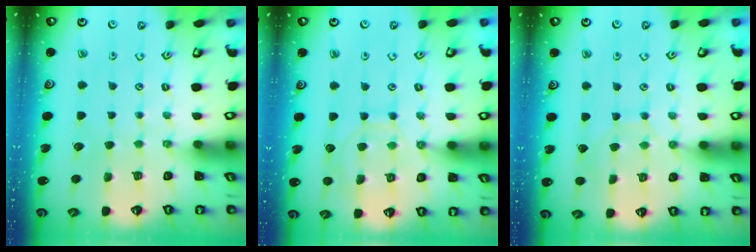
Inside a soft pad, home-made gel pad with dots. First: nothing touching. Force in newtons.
{"total": 8.4, "press": 8.3, "slide": 0.8}
{"total": 5.7, "press": 5.7, "slide": 0.2}